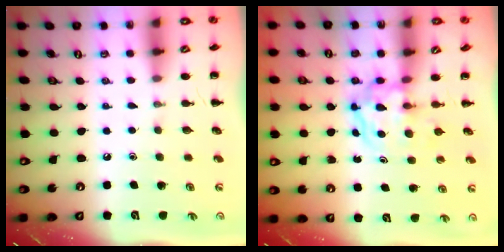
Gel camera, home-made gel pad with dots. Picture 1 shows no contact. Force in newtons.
{"total": 3.9, "press": 3.9, "slide": 0.5}